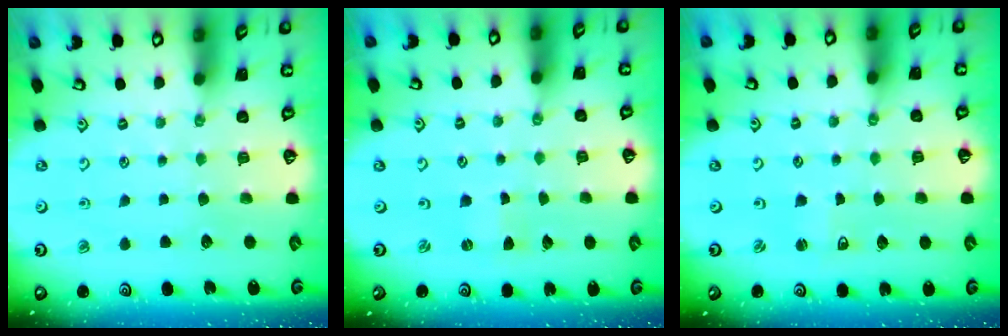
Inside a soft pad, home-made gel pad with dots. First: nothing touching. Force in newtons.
{"total": 0.0}
{"total": 2.1, "press": 2.0, "slide": 0.4}